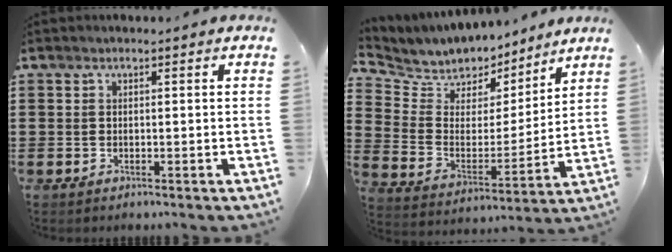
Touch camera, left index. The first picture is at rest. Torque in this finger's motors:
{"motor_torque": [2.14, 0.00, 0.17, 0.03]}